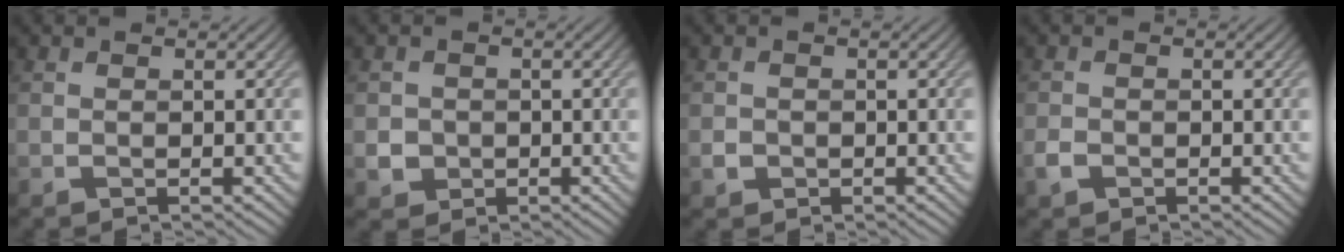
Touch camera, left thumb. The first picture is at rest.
{"total": 2.5, "force": [-0.5, 2.4, 0.6], "torque": [-0.012, -0.007, -0.010]}
{"total": 1.4, "force": [-0.5, 1.2, 0.4], "torque": [-0.004, -0.005, -0.011]}
{"total": 1.6, "force": [-0.9, 1.1, 0.7], "torque": [-0.016, -0.002, -0.021]}